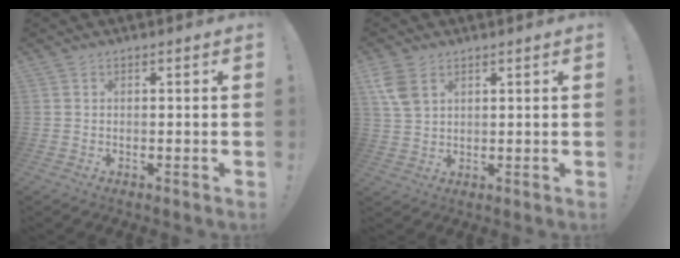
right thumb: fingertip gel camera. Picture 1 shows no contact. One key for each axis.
{"total": 7.1, "fx": 3.3, "fy": 4.8, "fz": 4.0, "tx": -0.078, "ty": -0.006, "tz": 0.068}